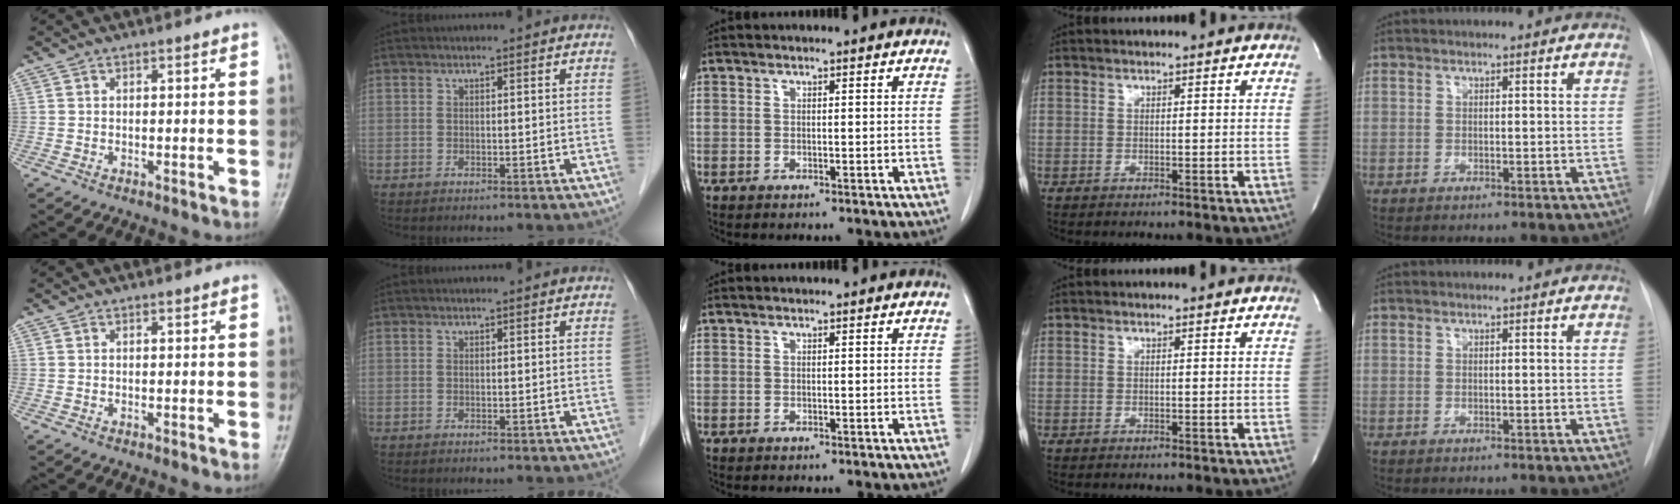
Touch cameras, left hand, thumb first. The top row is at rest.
{}